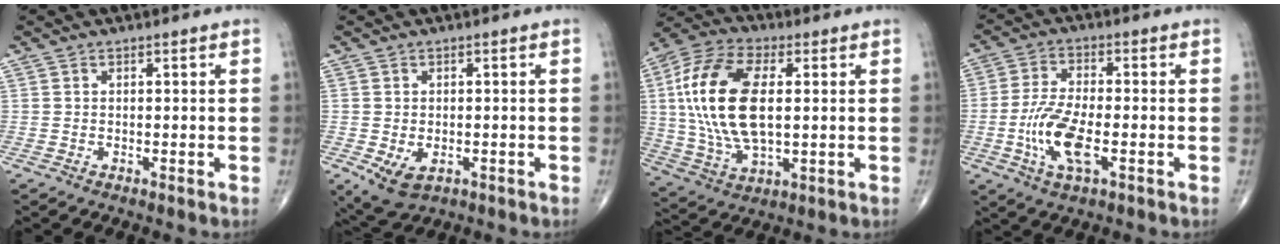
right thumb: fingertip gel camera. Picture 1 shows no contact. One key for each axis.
{"total": 5.6, "fx": -1.9, "fy": 3.6, "fz": 4.0, "tx": -0.066, "ty": -0.004, "tz": -0.021}
{"total": 19.8, "fx": 2.4, "fy": 9.9, "fz": 17.0, "tx": -0.353, "ty": 0.001, "tz": 0.042}
{"total": 10.2, "fx": -2.8, "fy": 4.0, "fz": 8.9, "tx": -0.186, "ty": 0.006, "tz": -0.054}